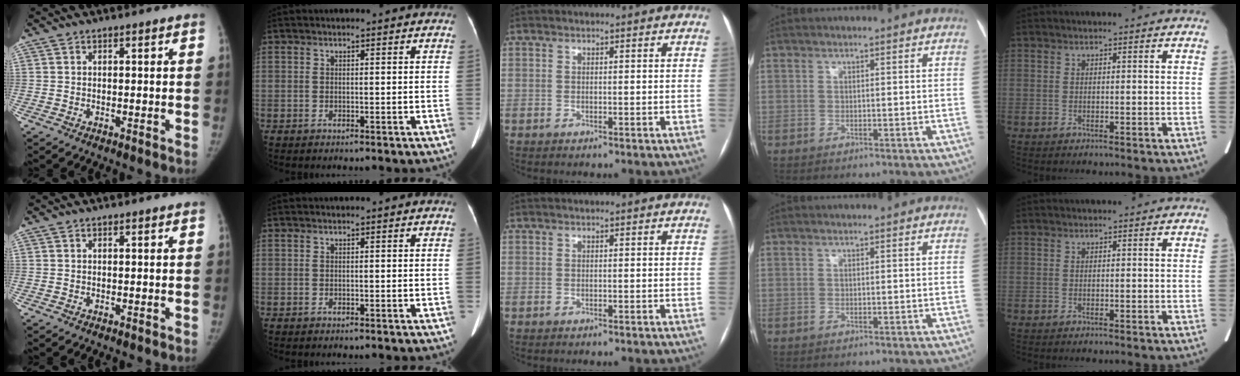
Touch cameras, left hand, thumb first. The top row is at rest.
{}